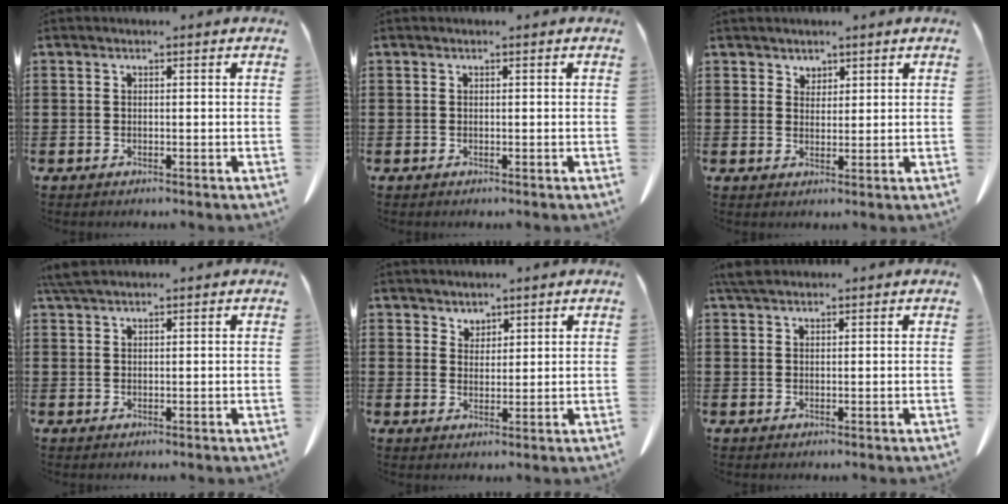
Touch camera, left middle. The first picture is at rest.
{"total": 0.0}
{"total": 2.1, "force": [1.8, 1.0, 0.0], "torque": [-0.006, 0.003, 0.036]}
{"total": 2.3, "force": [1.8, 0.3, 1.4], "torque": [-0.040, -0.003, 0.034]}
{"total": 2.5, "force": [2.3, 1.1, 0.0], "torque": [-0.008, 0.000, 0.045]}
{"total": 2.2, "force": [1.7, 0.8, 1.2], "torque": [-0.030, 0.003, 0.034]}